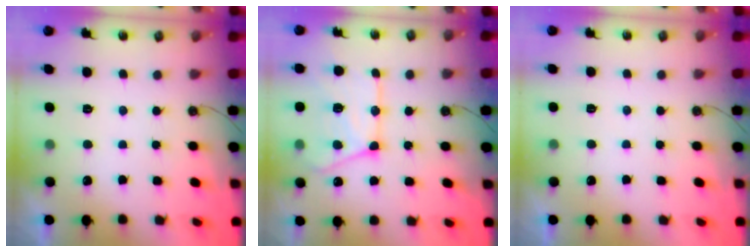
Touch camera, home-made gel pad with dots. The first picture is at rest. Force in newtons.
{"total": 17.7, "press": 17.6, "slide": 1.6}
{"total": 3.0, "press": 3.0, "slide": 0.3}